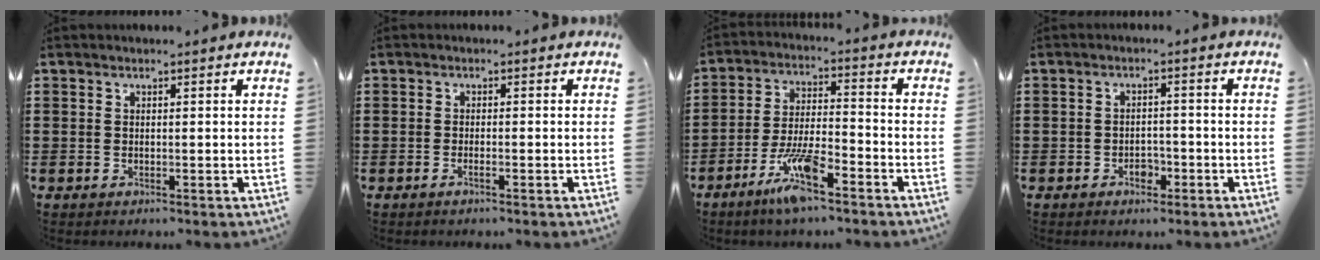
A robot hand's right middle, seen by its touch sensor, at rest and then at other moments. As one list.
[{"total": 0.9, "force": [-0.5, 0.0, 0.7], "torque": [-0.012, -0.003, -0.009]}, {"total": 8.7, "force": [-5.5, 1.8, 6.5], "torque": [-0.140, -0.002, -0.104]}, {"total": 2.4, "force": [-1.6, 1.4, 1.3], "torque": [-0.028, 0.003, -0.032]}]